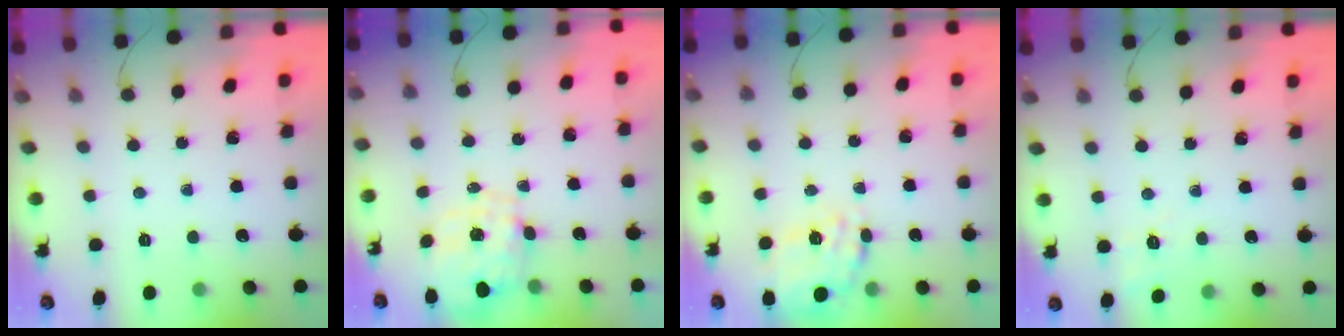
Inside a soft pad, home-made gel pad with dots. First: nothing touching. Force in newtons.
{"total": 1.9, "press": 1.5, "slide": 1.1}
{"total": 17.9, "press": 17.6, "slide": 3.4}
{"total": 1.7, "press": 0.1, "slide": 1.7}